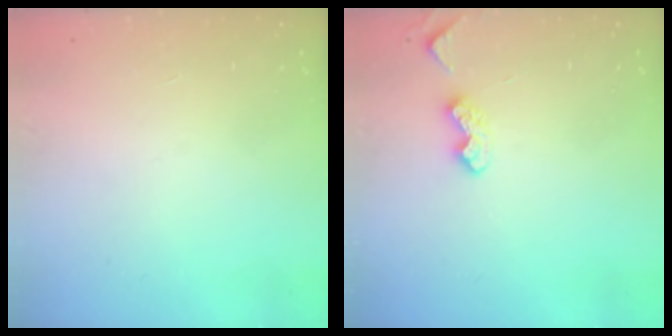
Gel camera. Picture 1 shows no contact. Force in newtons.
{"total": 4.5, "press": 4.5, "slide": 0.6}